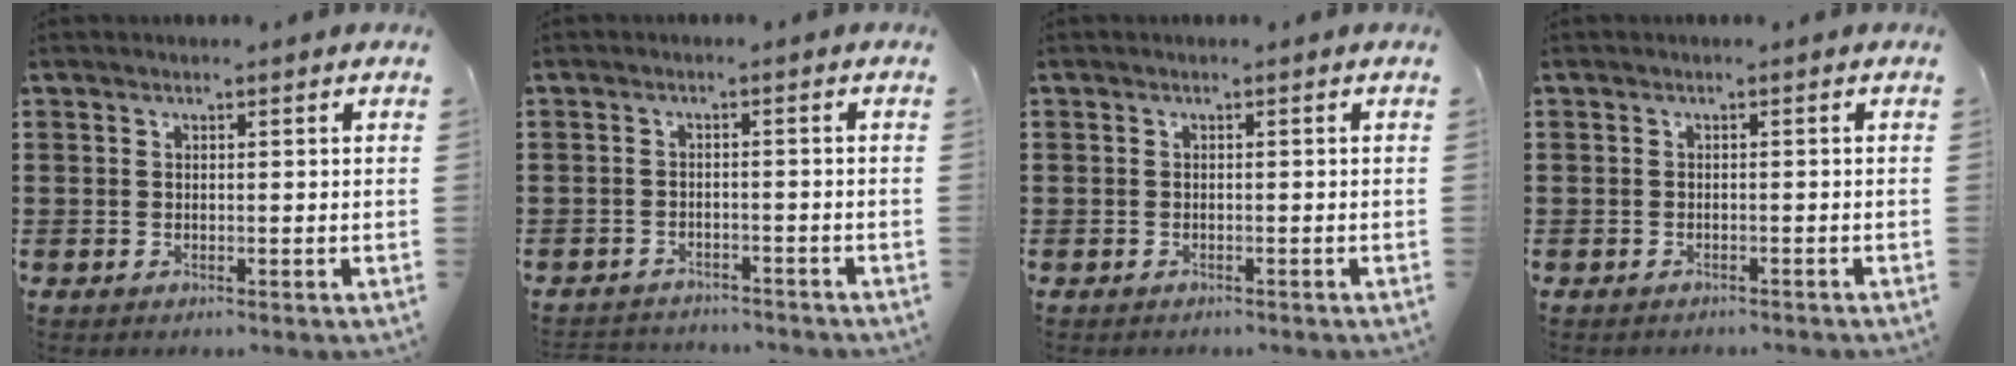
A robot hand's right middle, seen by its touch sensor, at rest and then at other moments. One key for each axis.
{"total": 2.2, "fx": -2.2, "fy": 0.2, "fz": -0.1, "tx": -0.007, "ty": -0.003, "tz": -0.048}
{"total": 0.7, "fx": -0.5, "fy": 0.4, "fz": 0.0, "tx": -0.001, "ty": 0.002, "tz": -0.012}
{"total": 0.9, "fx": -0.9, "fy": 0.3, "fz": -0.1, "tx": 0.000, "ty": 0.003, "tz": -0.020}